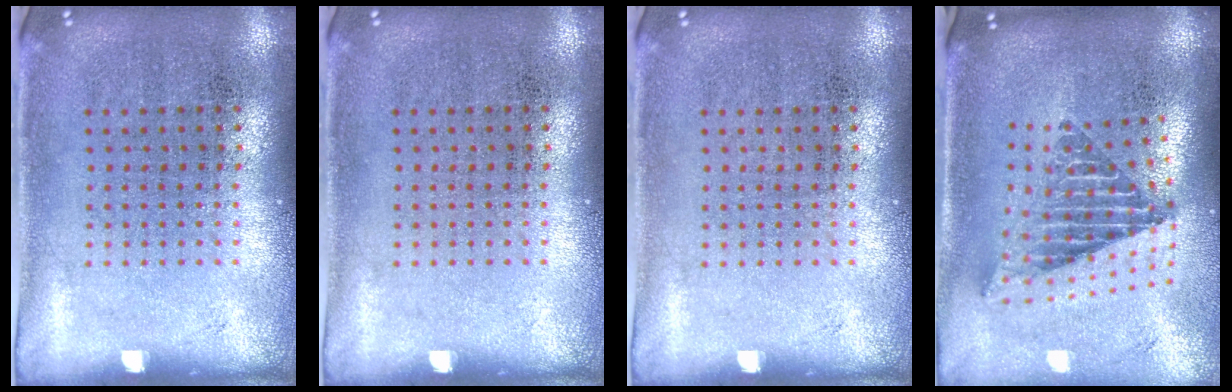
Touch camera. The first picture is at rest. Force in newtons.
{"total": 0.0}
{"total": 0.0}
{"total": 2.4, "press": 1.6, "slide": 1.8}